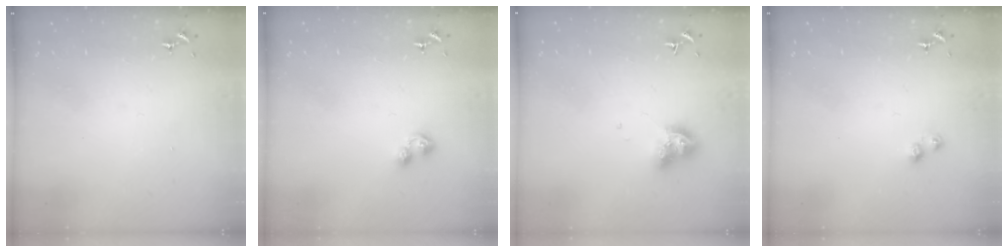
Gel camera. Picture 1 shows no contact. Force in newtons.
{"total": 5.1, "press": 5.0, "slide": 0.8}
{"total": 8.5, "press": 8.5, "slide": 0.7}
{"total": 3.4, "press": 3.3, "slide": 0.5}